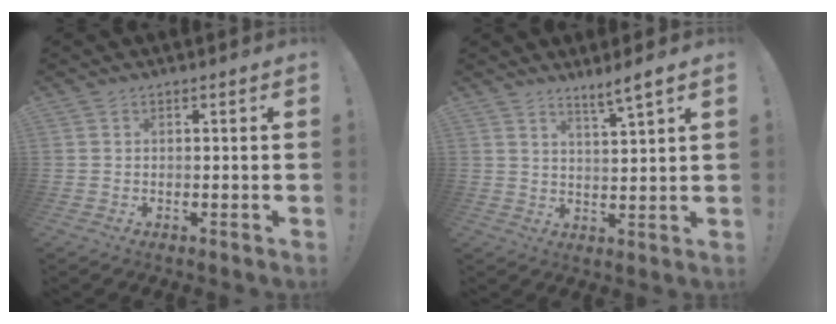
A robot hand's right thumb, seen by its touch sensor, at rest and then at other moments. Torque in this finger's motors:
{"motor_torque": [-0.23, 0.01, -0.20, 0.49, -0.03]}